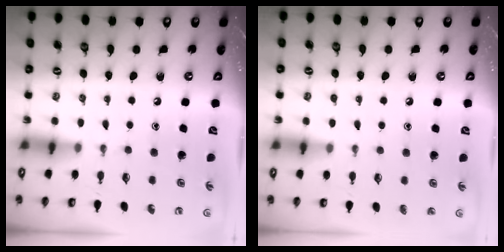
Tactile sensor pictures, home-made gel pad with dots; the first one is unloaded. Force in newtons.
{"total": 3.9, "press": 3.8, "slide": 0.4}